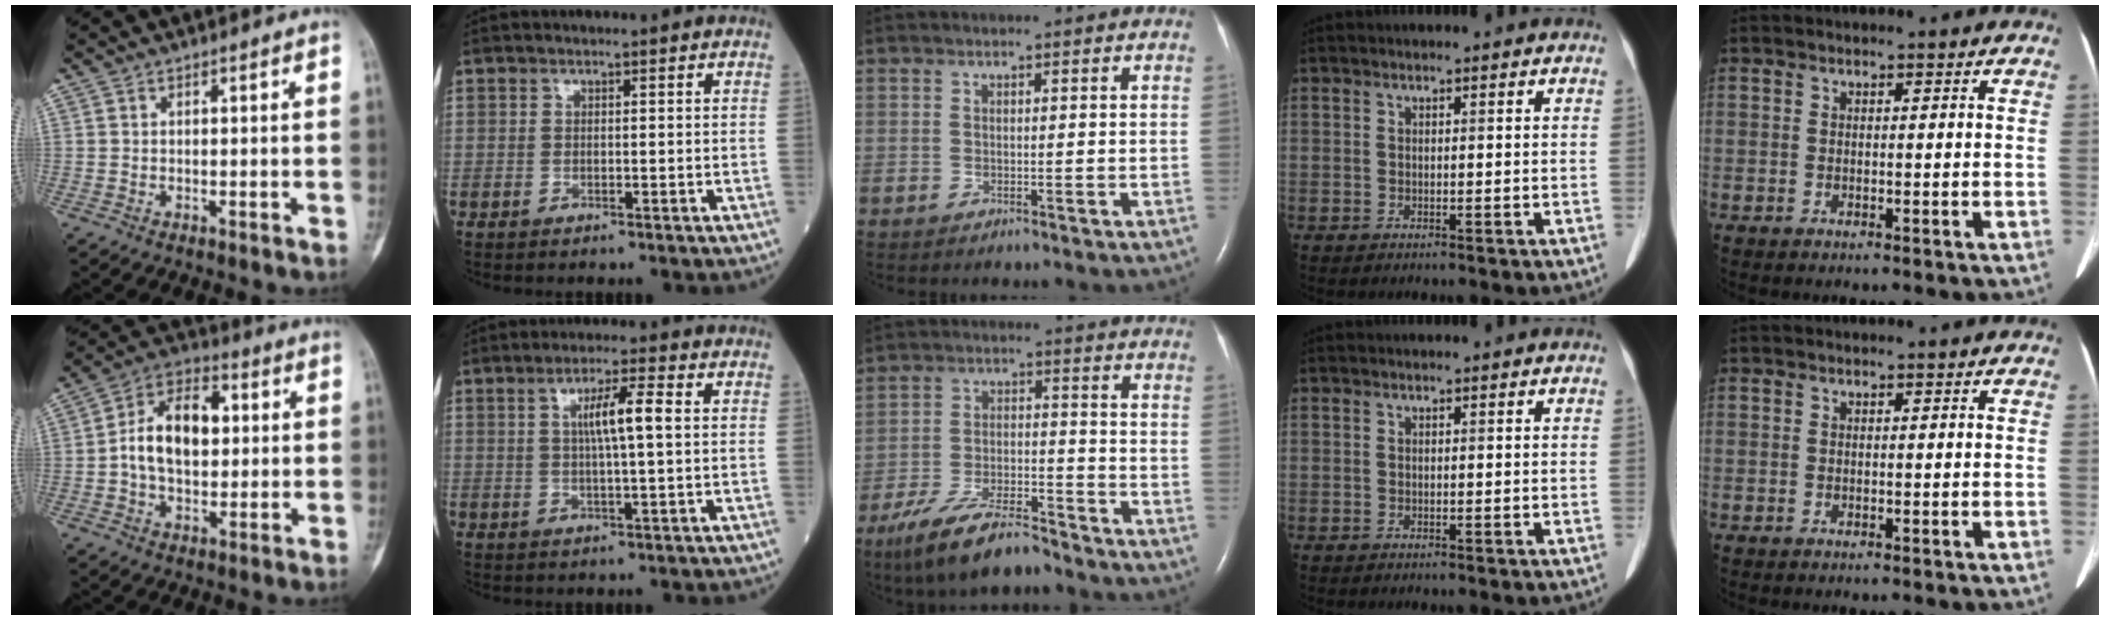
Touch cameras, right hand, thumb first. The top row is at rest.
{"thumb": {"total": 13.4, "force": [0.9, 8.4, 10.3], "torque": [-0.159, 0.024, 0.008]}, "index": {"total": 6.3, "force": [1.3, 0.1, 6.1], "torque": [-0.108, 0.005, 0.021]}, "middle": {"total": 11.4, "force": [-9.1, 2.6, 6.2], "torque": [-0.117, -0.014, -0.166]}}